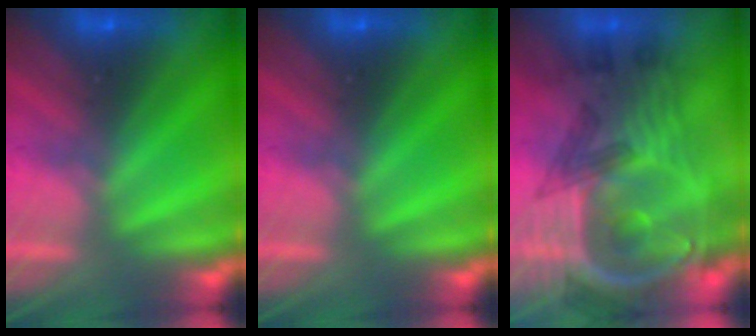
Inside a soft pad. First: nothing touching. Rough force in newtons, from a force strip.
{"total": 0.0}
{"total": 6.6}